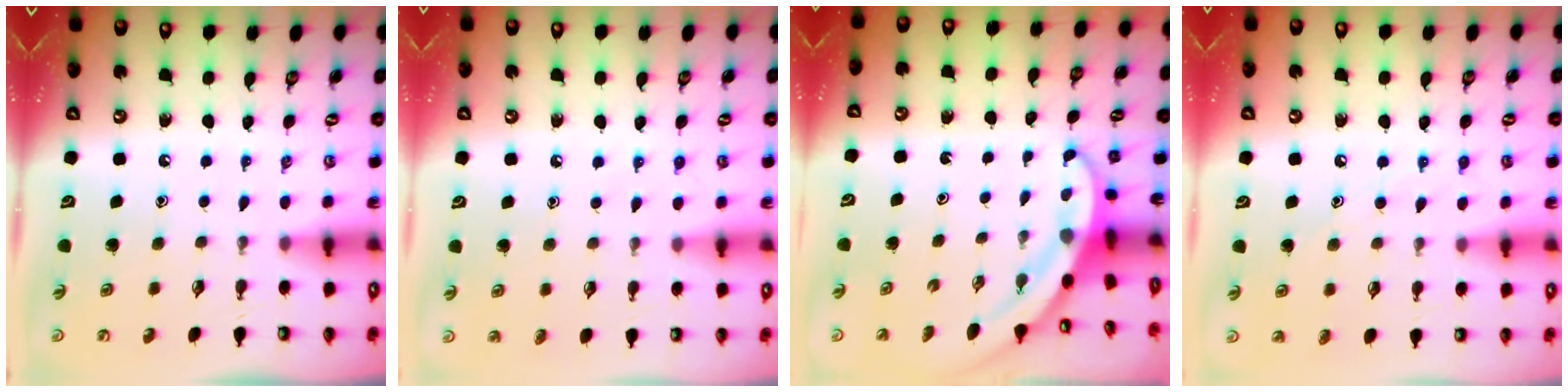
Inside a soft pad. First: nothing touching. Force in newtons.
{"total": 5.7, "press": 5.6, "slide": 1.2}
{"total": 3.1, "press": 3.1, "slide": 0.1}
{"total": 8.2, "press": 8.2, "slide": 0.7}